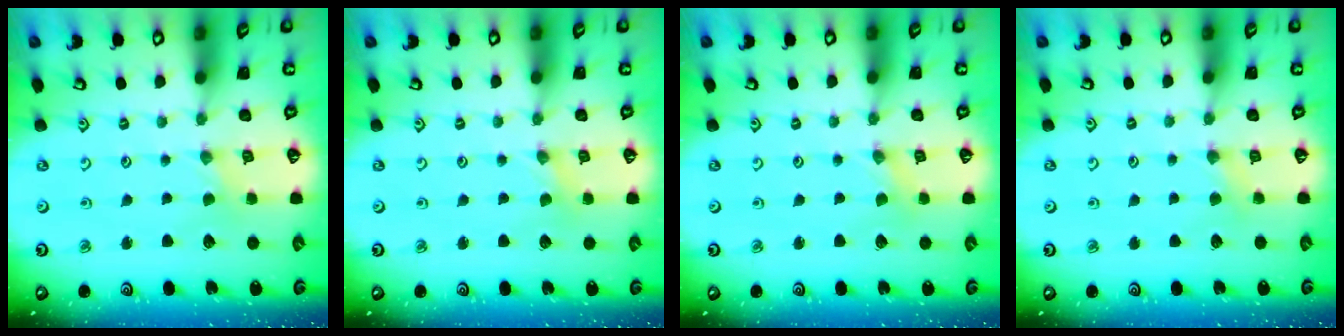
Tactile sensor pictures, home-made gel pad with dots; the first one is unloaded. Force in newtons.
{"total": 0.0}
{"total": 0.0}
{"total": 2.9, "press": 2.8, "slide": 0.6}